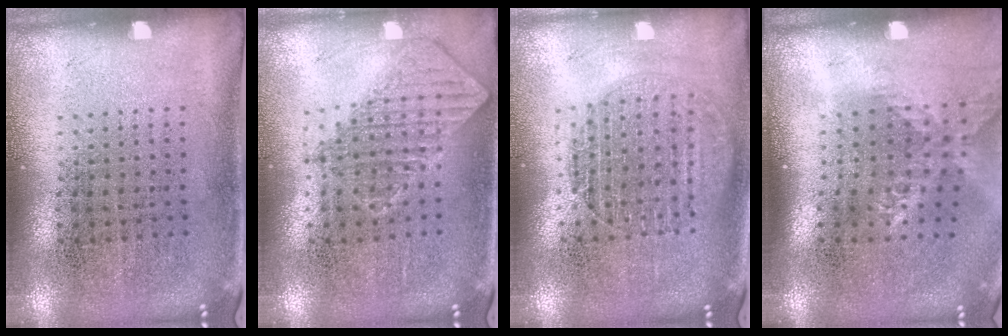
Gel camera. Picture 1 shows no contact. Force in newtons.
{"total": 0.9, "press": 0.9, "slide": 0.1}
{"total": 1.6, "press": 1.4, "slide": 0.7}
{"total": 1.6, "press": 1.4, "slide": 0.9}